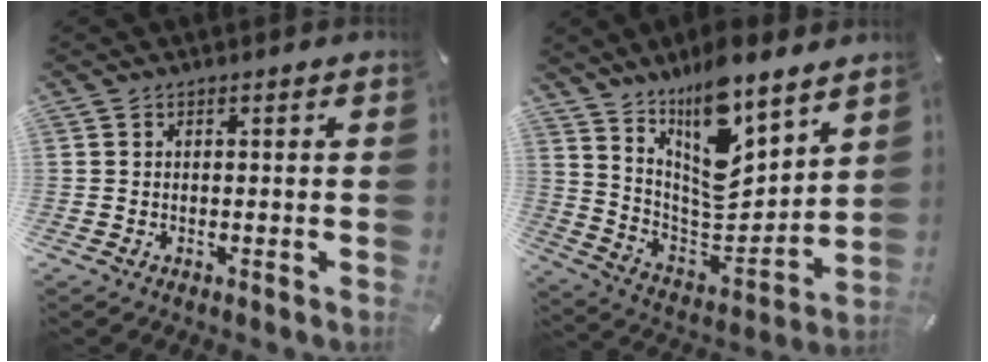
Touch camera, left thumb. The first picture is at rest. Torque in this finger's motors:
{"motor_torque": [1.66, -0.38, 1.68, -1.09, 0.21]}